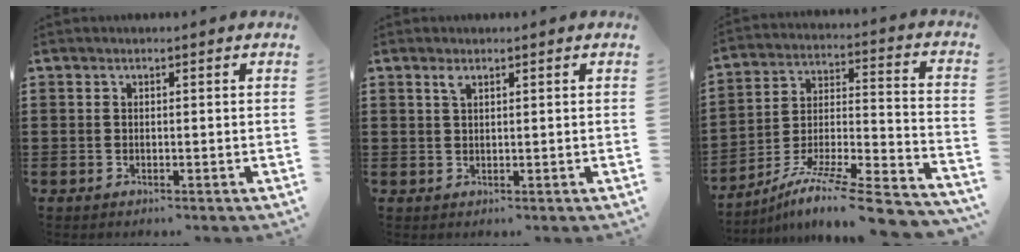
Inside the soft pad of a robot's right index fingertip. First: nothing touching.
{"total": 1.4, "force": [0.8, 0.4, 1.0], "torque": [-0.023, 0.002, 0.014]}
{"total": 9.7, "force": [-7.5, 0.7, 6.0], "torque": [-0.105, -0.003, -0.152]}